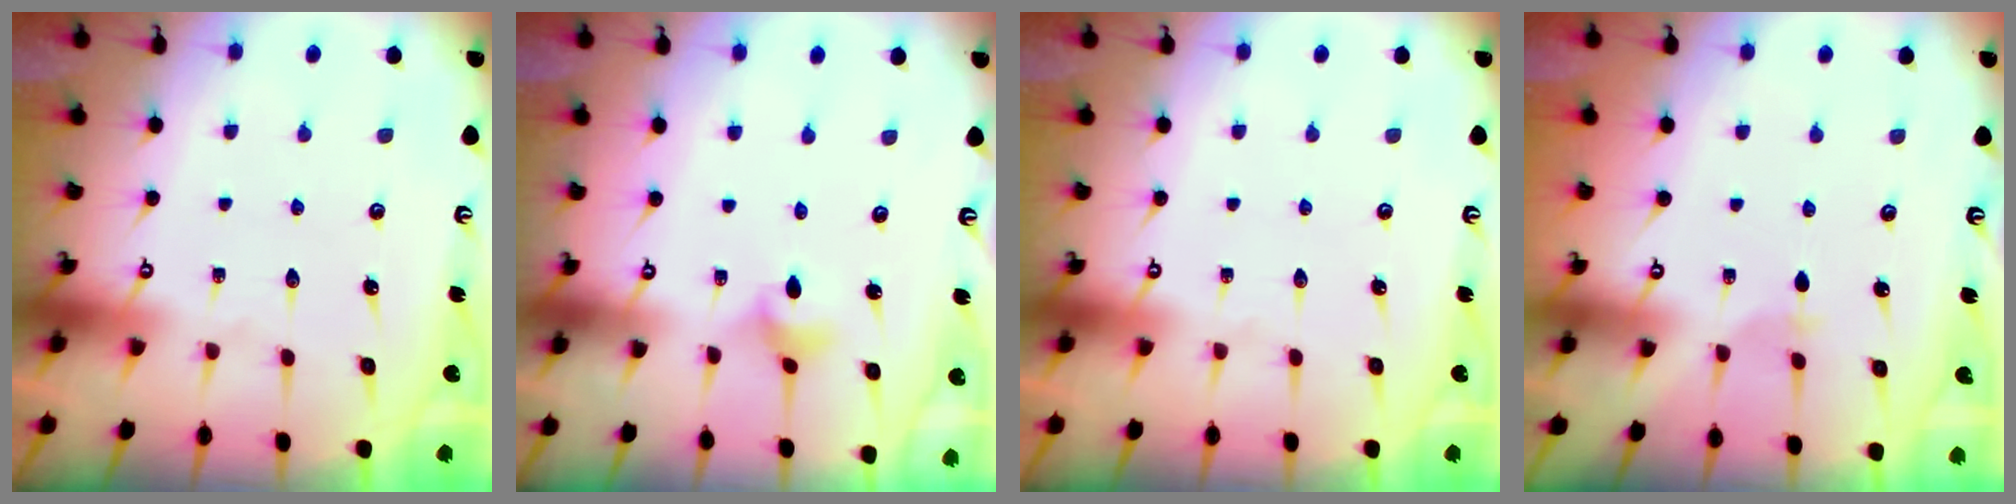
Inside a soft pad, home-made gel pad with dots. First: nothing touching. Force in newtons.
{"total": 3.0, "press": 2.9, "slide": 0.6}
{"total": 0.0}
{"total": 2.2, "press": 2.1, "slide": 0.5}